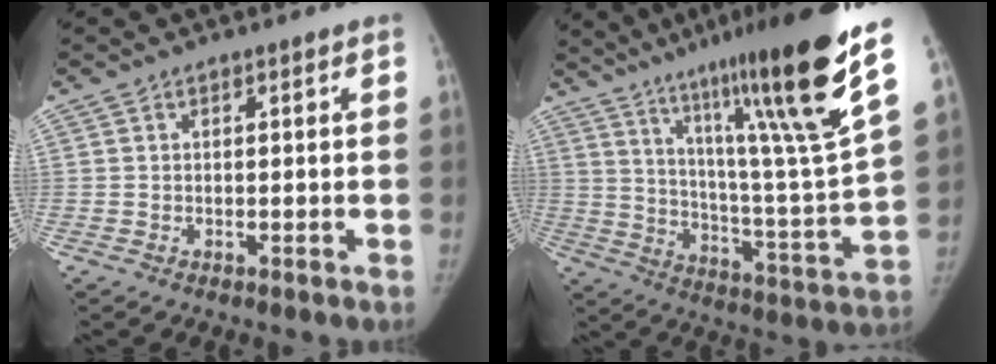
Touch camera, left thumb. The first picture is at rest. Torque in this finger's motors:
{"motor_torque": [1.73, -0.57, 1.86, -0.90, 0.59]}